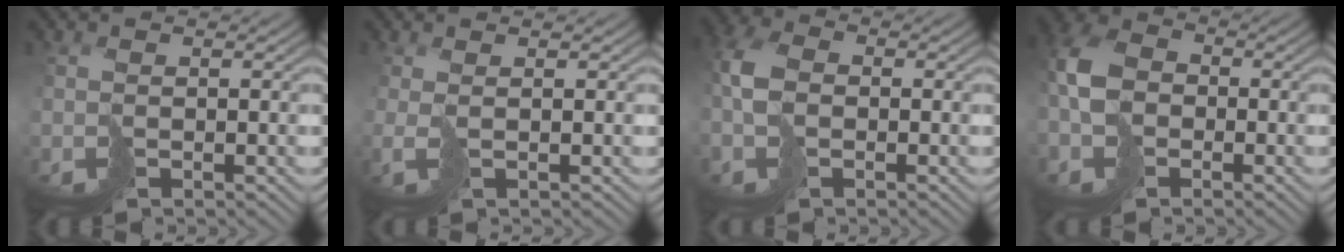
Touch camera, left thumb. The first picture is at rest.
{"total": 1.5, "force": [0.1, 0.4, 1.5], "torque": [-0.033, 0.002, 0.002]}
{"total": 5.0, "force": [-0.6, 3.4, 3.6], "torque": [-0.097, 0.004, -0.018]}
{"total": 7.1, "force": [-1.6, 5.4, 4.4], "torque": [-0.127, -0.004, -0.039]}